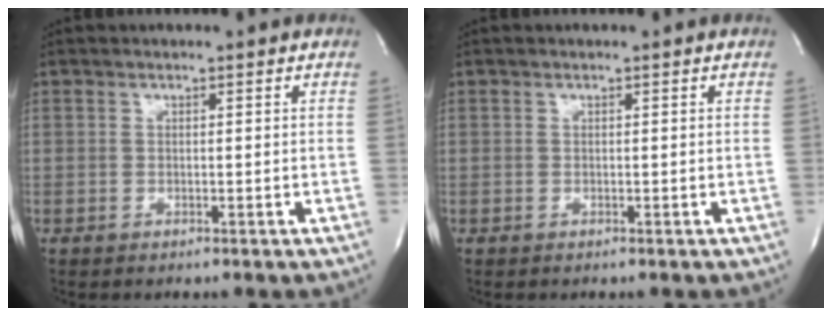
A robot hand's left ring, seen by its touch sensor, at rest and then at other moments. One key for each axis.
{"total": 0.0}